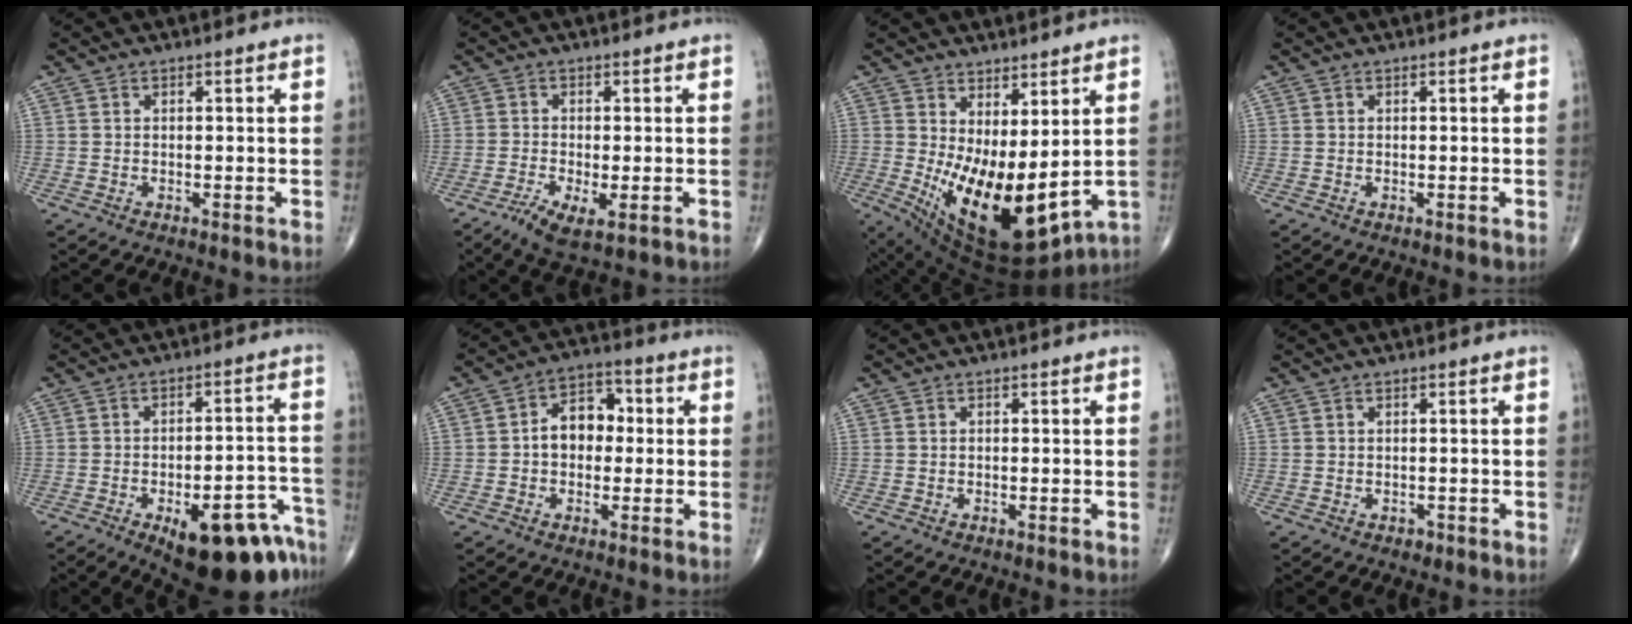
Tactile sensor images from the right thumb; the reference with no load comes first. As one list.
[{"total": 5.9, "force": [-2.8, 2.1, 4.8], "torque": [-0.097, -0.006, -0.047]}, {"total": 16.9, "force": [1.1, 7.3, 15.2], "torque": [-0.253, -0.045, 0.047]}, {"total": 0.0}, {"total": 23.7, "force": [-12.5, 9.8, 17.6], "torque": [-0.137, 0.083, -0.159]}, {"total": 8.6, "force": [0.1, 6.2, 5.9], "torque": [-0.065, 0.029, -0.009]}, {"total": 0.0}, {"total": 0.8, "force": [-0.4, 0.7, 0.3], "torque": [-0.001, 0.001, -0.006]}]